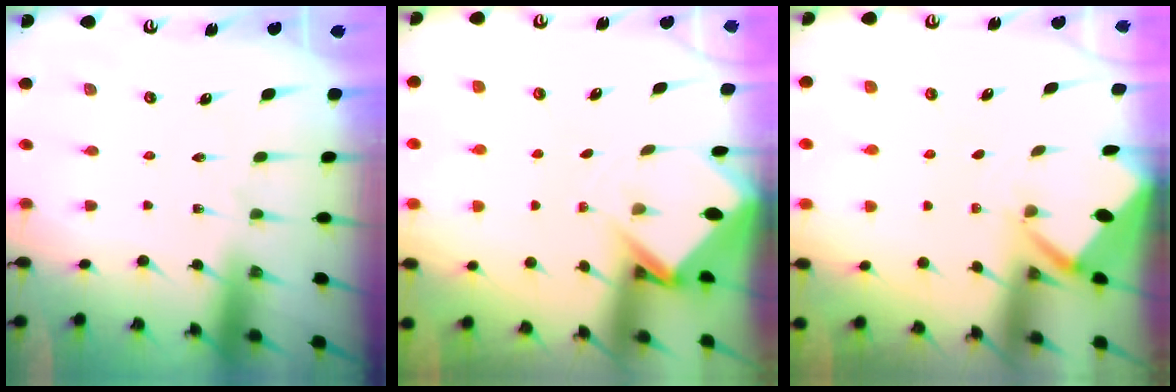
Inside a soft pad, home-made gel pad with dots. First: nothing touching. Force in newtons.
{"total": 2.9, "press": 2.9, "slide": 0.3}
{"total": 1.9, "press": 1.9, "slide": 0.1}